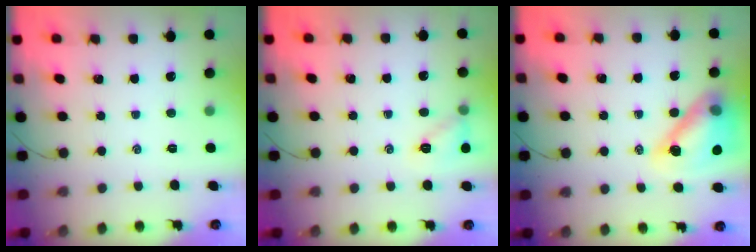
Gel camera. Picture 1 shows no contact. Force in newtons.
{"total": 8.4, "press": 8.3, "slide": 1.5}
{"total": 15.6, "press": 14.9, "slide": 4.6}